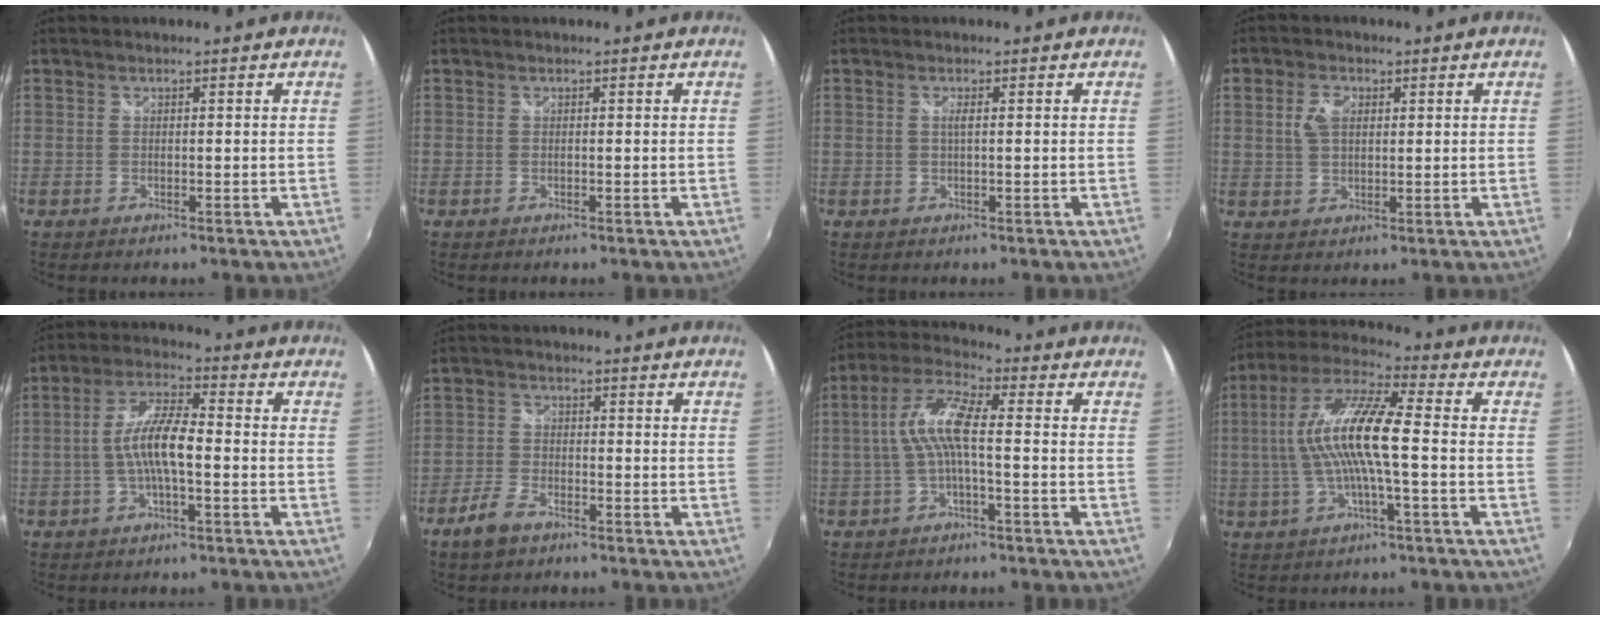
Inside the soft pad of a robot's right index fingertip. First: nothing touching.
{"total": 0.0}
{"total": 0.9, "force": [0.1, -0.2, 0.9], "torque": [-0.017, 0.000, 0.000]}
{"total": 4.3, "force": [1.1, 2.8, 3.0], "torque": [-0.056, 0.008, 0.021]}
{"total": 8.7, "force": [-1.7, 2.0, 8.3], "torque": [-0.170, 0.010, -0.032]}
{"total": 5.4, "force": [-3.7, 2.6, 2.9], "torque": [-0.076, 0.000, -0.073]}
{"total": 8.1, "force": [-0.8, 1.5, 7.9], "torque": [-0.172, 0.015, -0.014]}
{"total": 14.1, "force": [-0.8, 2.0, 13.9], "torque": [-0.267, 0.012, -0.019]}